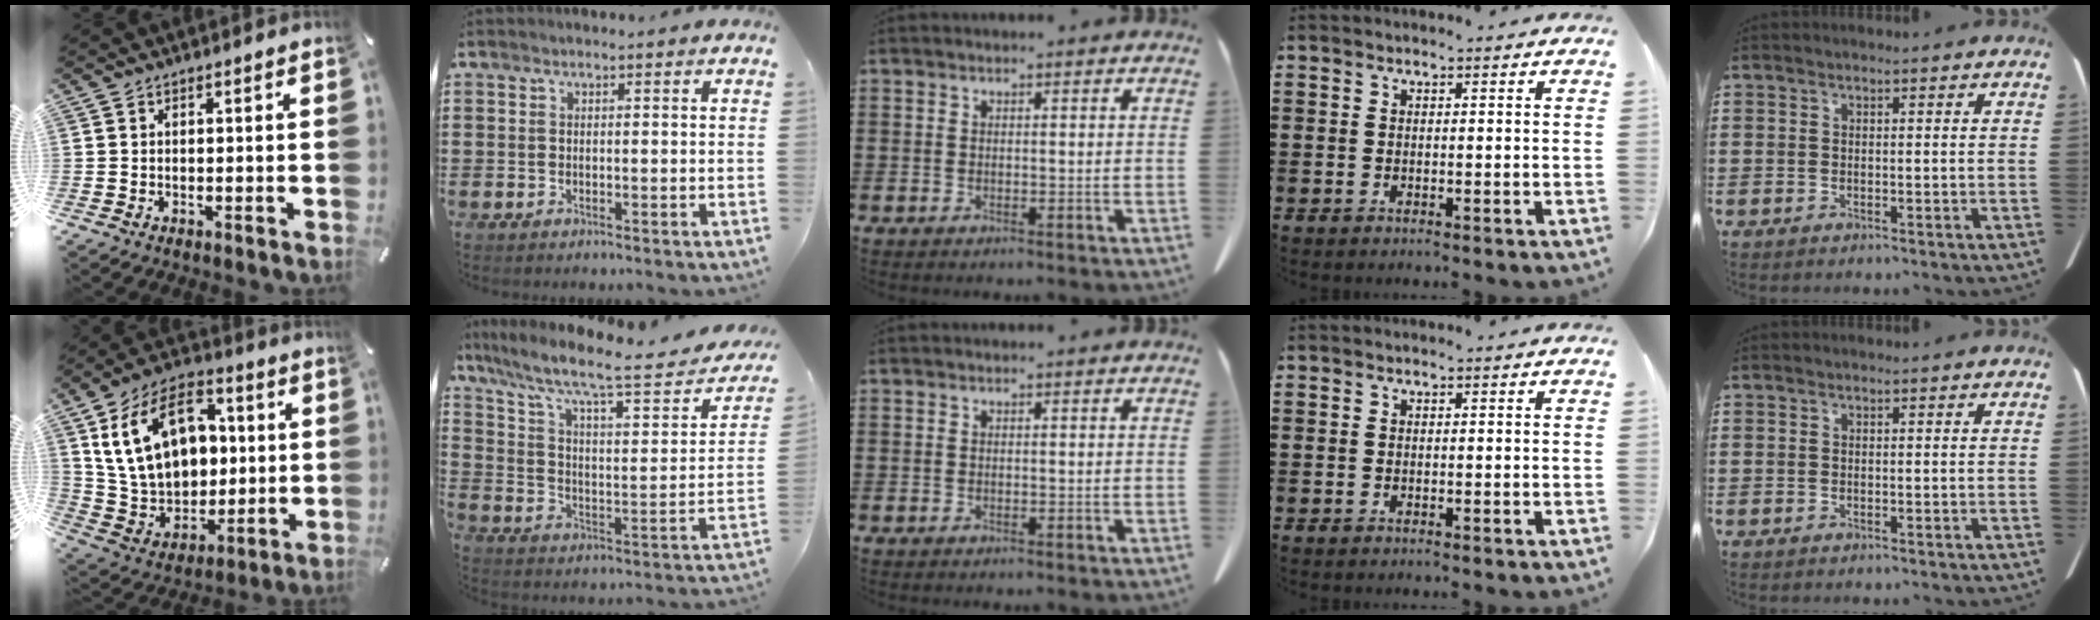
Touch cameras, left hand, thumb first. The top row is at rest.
{"thumb": {"total": 20.5, "force": [5.6, 15.1, 12.7], "torque": [-0.248, -0.010, 0.104]}, "index": {"total": 10.0, "force": [7.2, 1.6, 6.7], "torque": [-0.140, -0.046, 0.112]}}